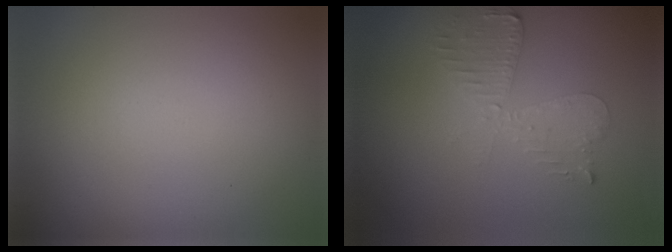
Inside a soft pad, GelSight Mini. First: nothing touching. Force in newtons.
{"total": 2.6, "press": 2.5, "slide": 0.5}